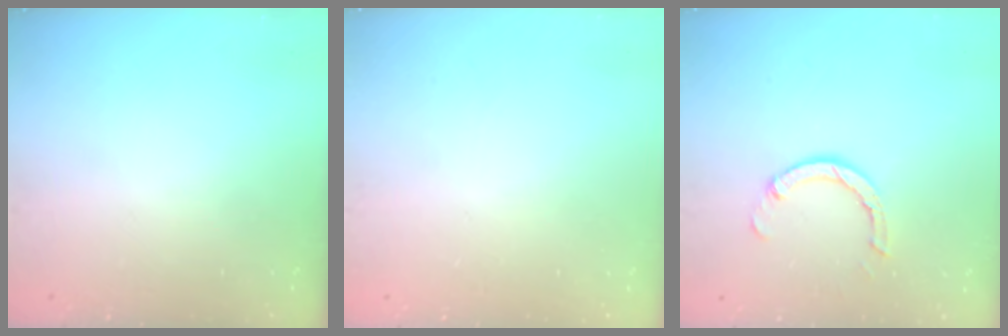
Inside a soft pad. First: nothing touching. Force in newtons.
{"total": 2.6, "press": 2.6, "slide": 0.2}
{"total": 3.6, "press": 3.6, "slide": 0.2}